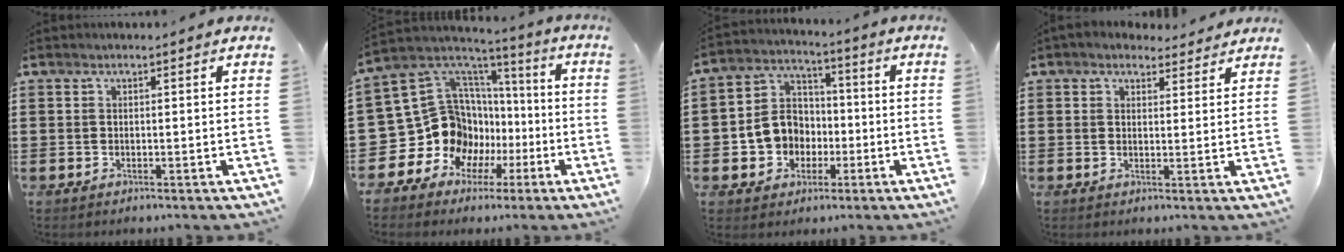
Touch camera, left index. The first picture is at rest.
{"total": 14.8, "force": [-2.9, 13.4, 5.4], "torque": [-0.153, -0.033, -0.027]}
{"total": 7.8, "force": [-1.7, 7.2, 2.5], "torque": [-0.088, 0.011, -0.034]}
{"total": 3.0, "force": [2.7, 1.2, 0.7], "torque": [-0.014, -0.007, 0.048]}